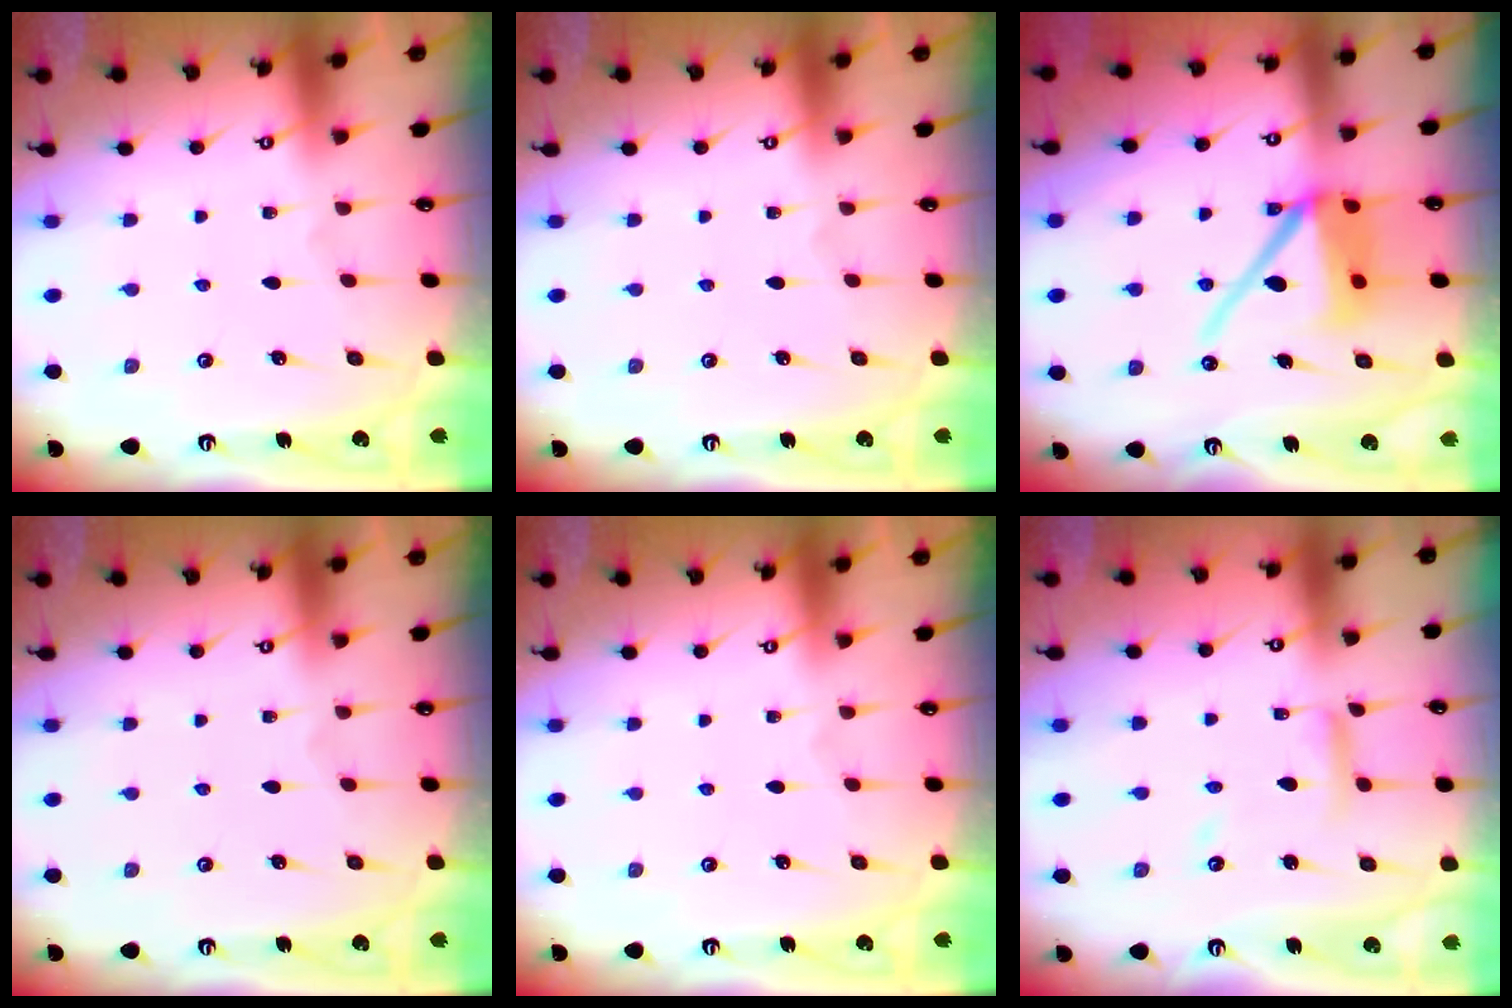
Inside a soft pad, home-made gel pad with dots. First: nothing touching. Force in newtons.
{"total": 0.0}
{"total": 13.5, "press": 13.4, "slide": 1.7}
{"total": 0.0}
{"total": 0.0}
{"total": 9.7, "press": 9.7, "slide": 0.8}